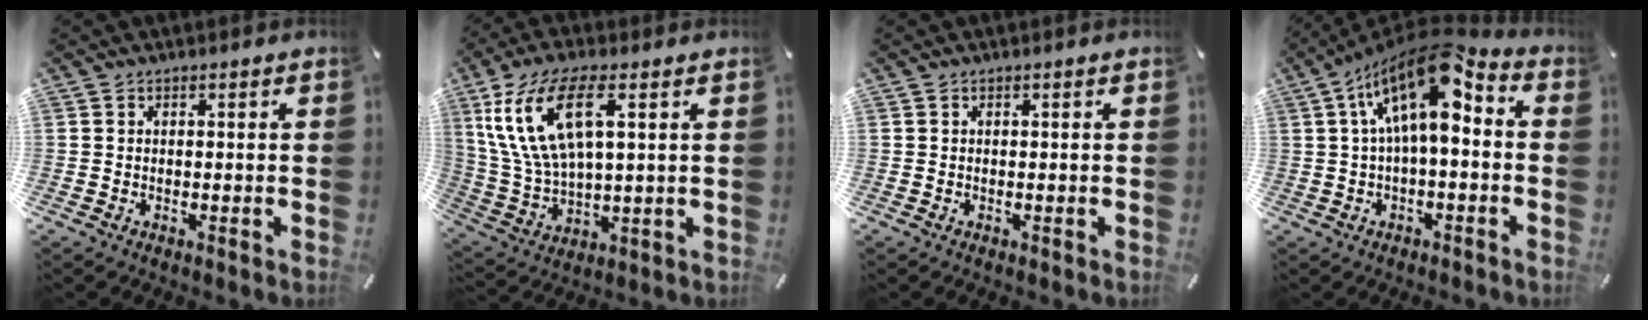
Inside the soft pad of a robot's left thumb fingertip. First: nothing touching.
{"total": 15.8, "force": [6.6, 6.7, 12.7], "torque": [-0.293, -0.004, 0.113]}
{"total": 0.0}
{"total": 15.7, "force": [4.6, 7.0, 13.3], "torque": [-0.235, -0.024, 0.073]}